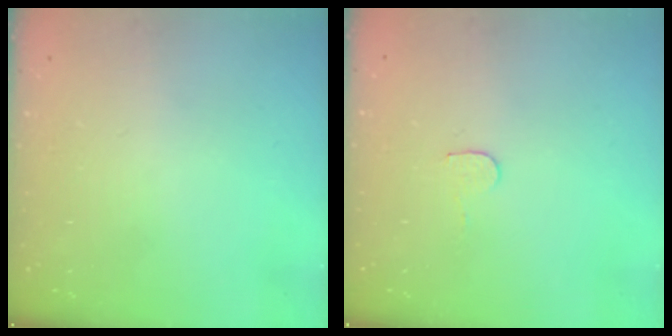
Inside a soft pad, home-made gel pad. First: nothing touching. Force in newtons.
{"total": 4.5, "press": 4.5, "slide": 0.4}